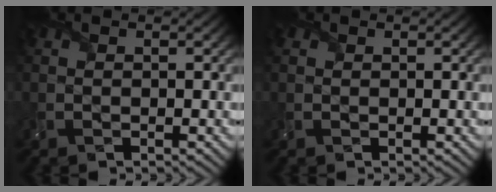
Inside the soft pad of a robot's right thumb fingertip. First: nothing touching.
{"total": 0.8, "force": [0.5, 0.7, 0.1], "torque": [-0.004, 0.002, 0.009]}